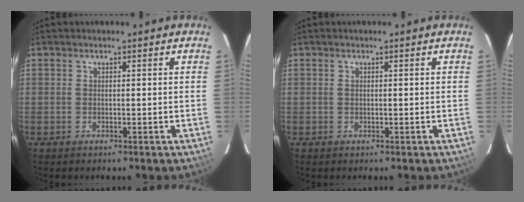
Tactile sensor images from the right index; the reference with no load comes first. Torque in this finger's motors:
{"motor_torque": [0.05, 0.04, 0.02, 0.01]}